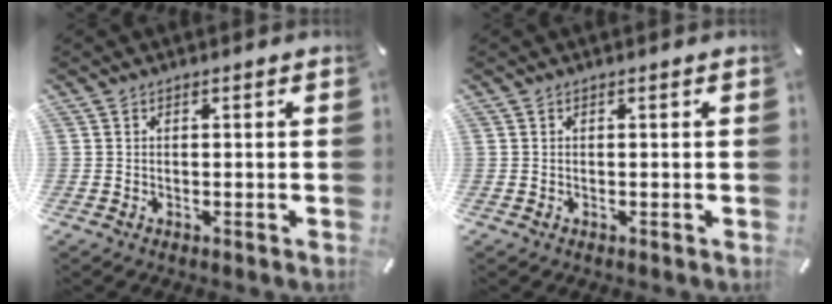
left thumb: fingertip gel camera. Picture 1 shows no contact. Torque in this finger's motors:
{"motor_torque": [-0.08, 0.07, -0.01, 0.01, 0.00]}